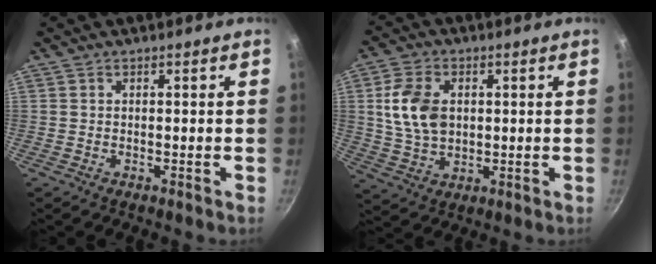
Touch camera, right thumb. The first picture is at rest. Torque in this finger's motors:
{"motor_torque": [0.10, 0.14, 0.81, 0.52, 0.10]}